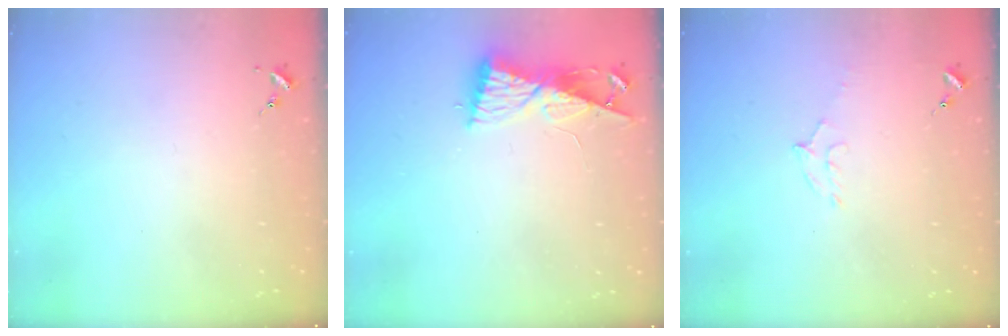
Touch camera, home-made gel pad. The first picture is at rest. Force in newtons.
{"total": 8.5, "press": 8.5, "slide": 0.8}
{"total": 6.2, "press": 6.1, "slide": 1.1}